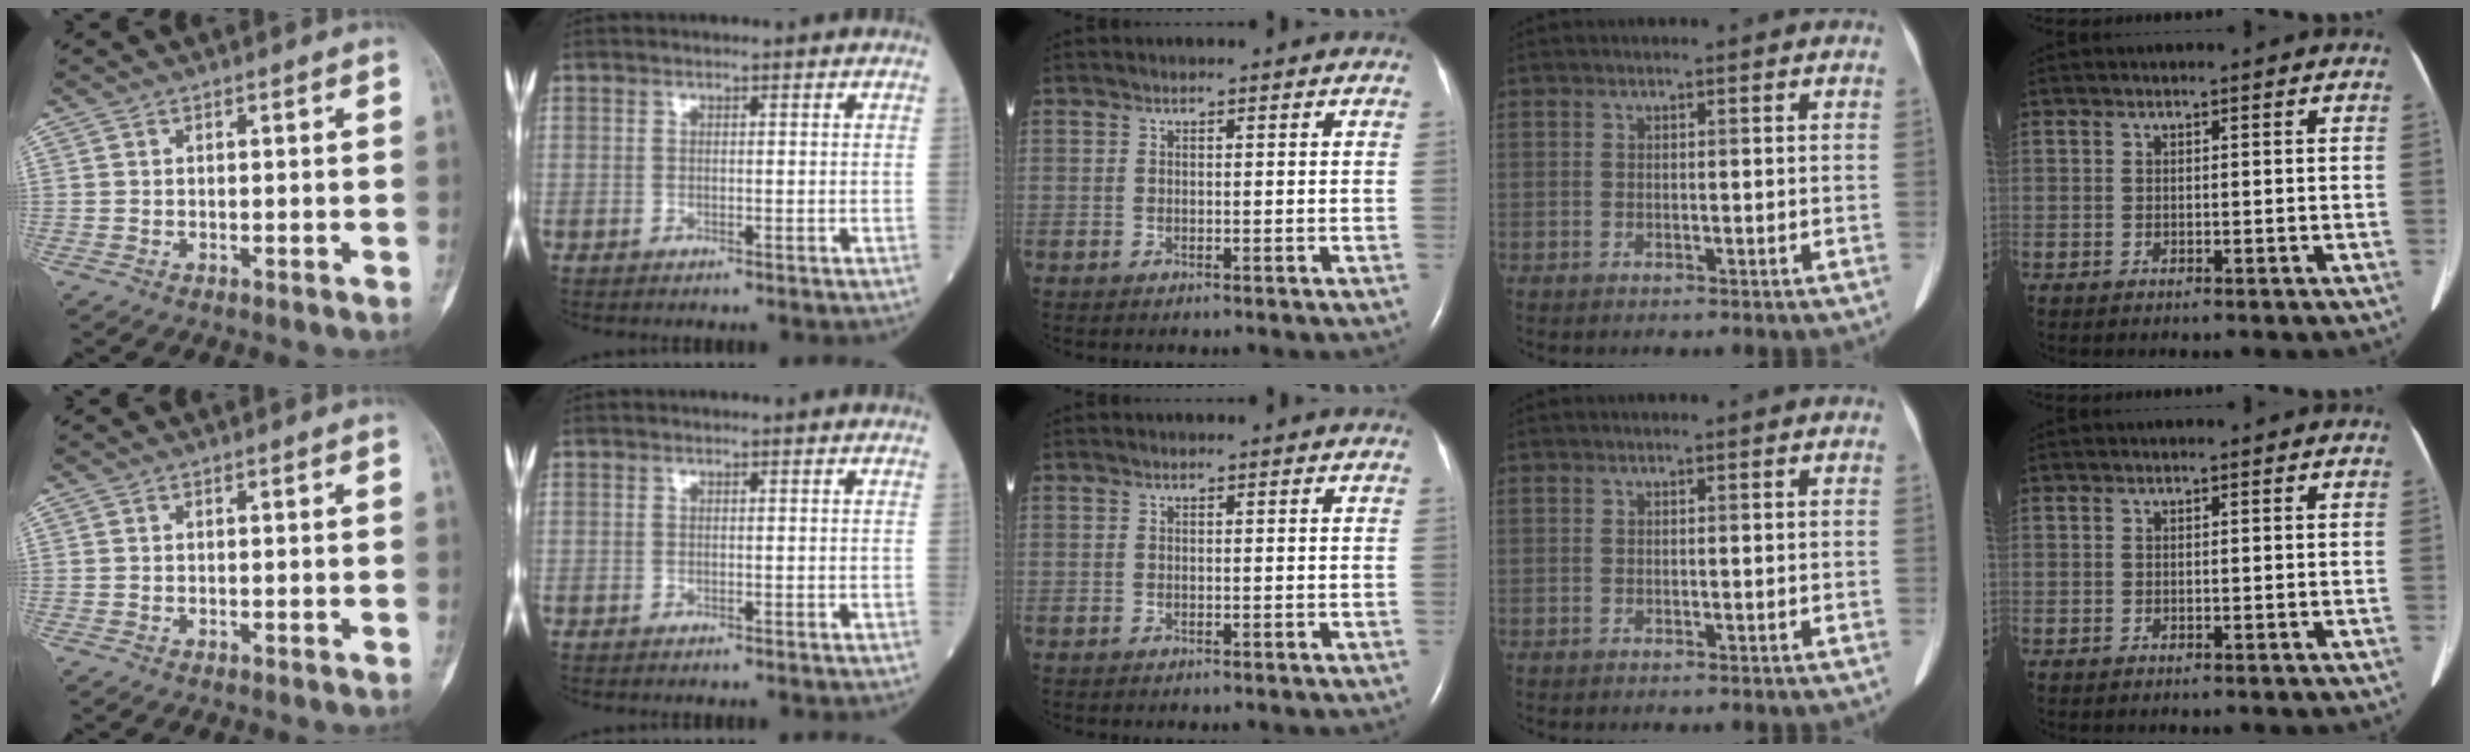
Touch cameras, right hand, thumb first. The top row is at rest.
{}